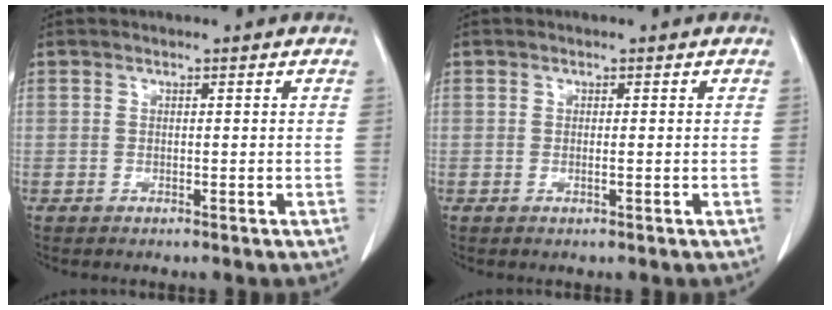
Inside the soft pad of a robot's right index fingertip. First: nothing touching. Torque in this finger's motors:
{"motor_torque": [-0.14, 0.13, -0.04, 0.00]}